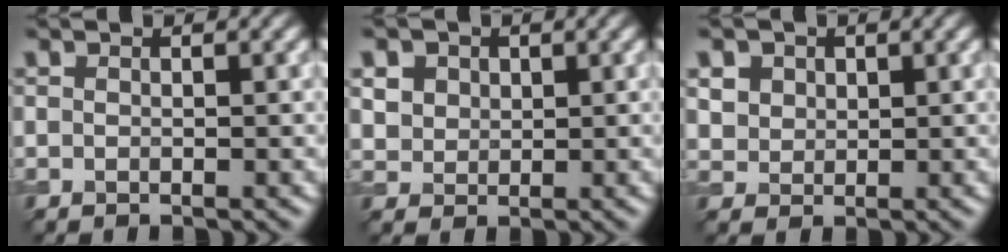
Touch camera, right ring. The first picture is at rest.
{"total": 4.6, "force": [2.2, 3.5, 2.0], "torque": [-0.059, 0.007, 0.040]}
{"total": 4.0, "force": [2.0, 3.1, 1.7], "torque": [-0.053, 0.003, 0.038]}